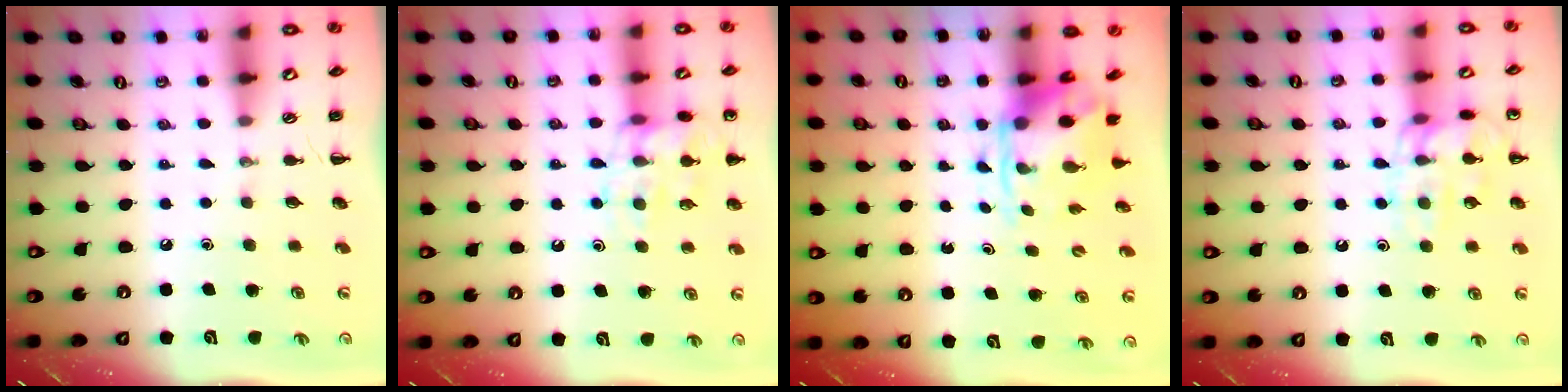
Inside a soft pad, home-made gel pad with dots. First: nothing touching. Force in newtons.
{"total": 15.7, "press": 15.6, "slide": 2.0}
{"total": 3.6, "press": 3.5, "slide": 1.0}
{"total": 12.8, "press": 12.8, "slide": 0.3}